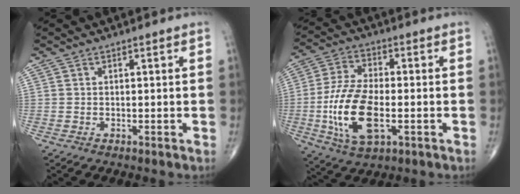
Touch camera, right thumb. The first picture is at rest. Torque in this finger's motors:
{"motor_torque": [0.88, 1.11, 1.54, -0.29, 0.54]}